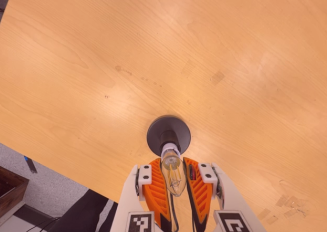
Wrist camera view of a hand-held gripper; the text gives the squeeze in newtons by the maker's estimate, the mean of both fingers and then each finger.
{"total": 22.3, "left": 26.1, "right": 18.6}